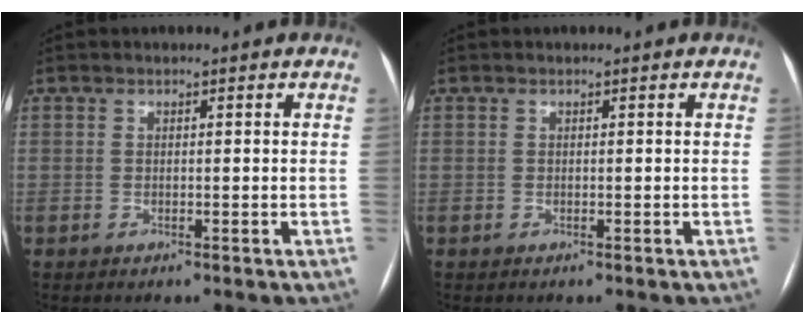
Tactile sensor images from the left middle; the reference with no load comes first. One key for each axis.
{"total": 0.0}